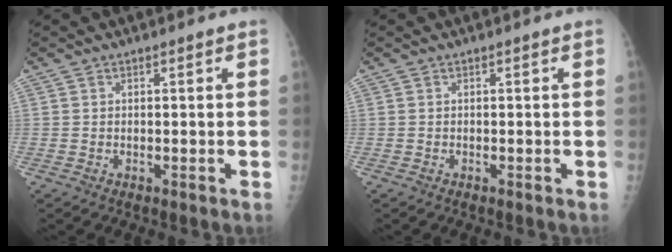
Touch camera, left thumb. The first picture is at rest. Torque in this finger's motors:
{"motor_torque": [0.83, -1.01, 0.18, 0.00, 0.07]}